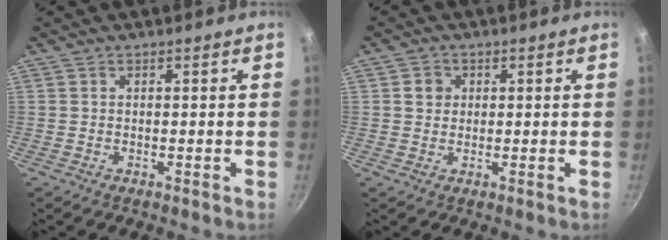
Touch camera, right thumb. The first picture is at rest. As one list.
[{"total": 2.8, "force": [0.6, 2.6, 0.9], "torque": [-0.001, 0.004, 0.008]}]